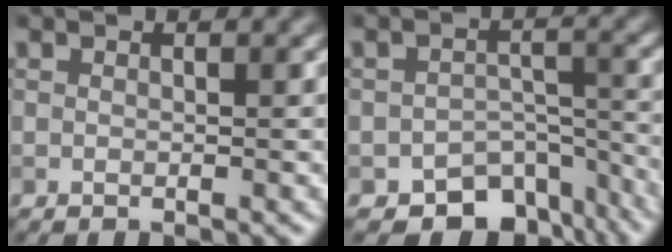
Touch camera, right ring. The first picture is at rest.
{"total": 7.3, "force": [-5.5, 4.2, 2.4], "torque": [-0.009, -0.011, -0.075]}